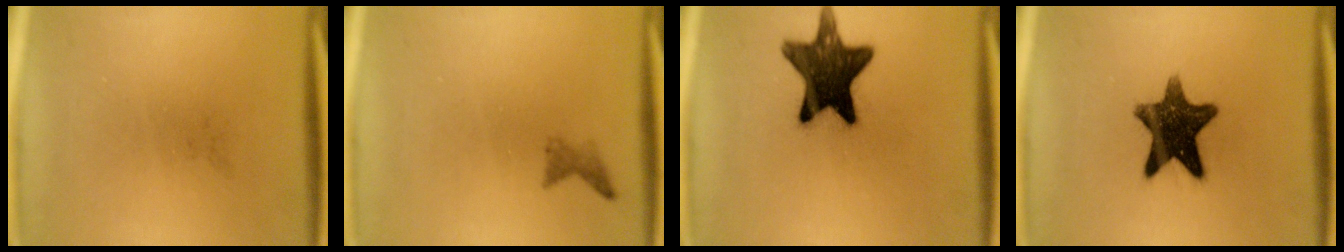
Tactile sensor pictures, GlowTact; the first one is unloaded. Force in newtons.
{"total": 1.1}
{"total": 15.1}
{"total": 12.5}